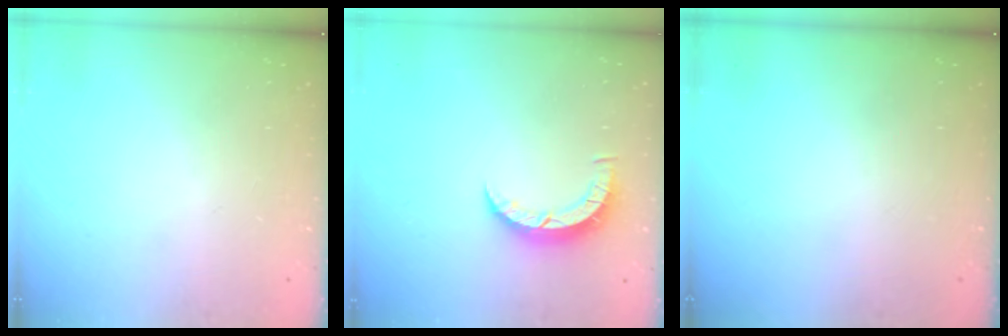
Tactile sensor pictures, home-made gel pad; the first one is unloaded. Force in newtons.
{"total": 5.0, "press": 4.9, "slide": 0.6}
{"total": 0.0}